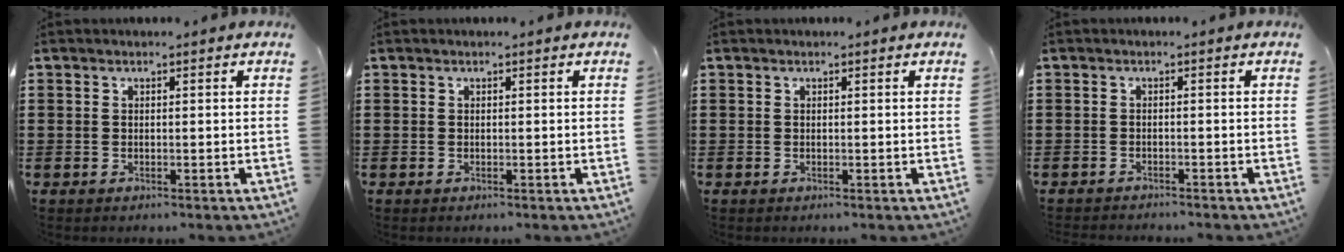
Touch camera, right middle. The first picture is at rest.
{"total": 0.0}
{"total": 0.0}
{"total": 1.0, "force": [-1.0, -0.1, 0.0], "torque": [-0.003, 0.000, -0.020]}